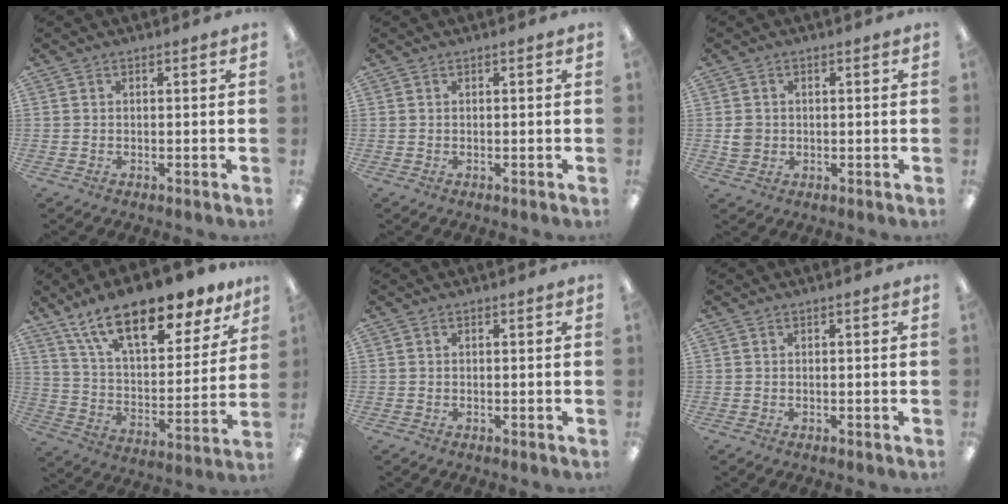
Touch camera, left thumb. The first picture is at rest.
{"total": 0.0}
{"total": 3.1, "force": [-0.1, 2.9, 1.1], "torque": [-0.012, 0.002, -0.003]}
{"total": 19.5, "force": [14.4, 7.1, 11.0], "torque": [-0.184, -0.093, 0.250]}
{"total": 0.0}
{"total": 0.0}